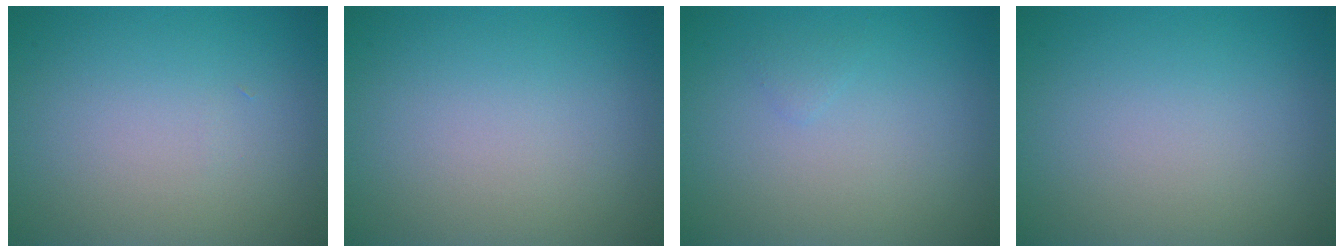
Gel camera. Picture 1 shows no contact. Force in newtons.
{"total": 0.0}
{"total": 0.5, "press": 0.5, "slide": 0.1}
{"total": 0.0}